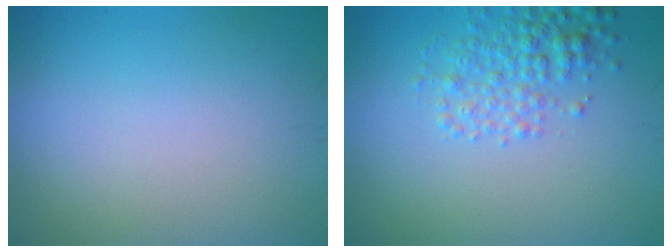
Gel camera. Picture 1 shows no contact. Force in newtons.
{"total": 3.1, "press": 3.1, "slide": 0.1}